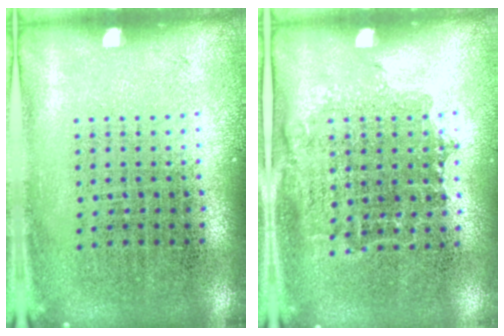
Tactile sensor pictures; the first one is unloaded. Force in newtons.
{"total": 1.1, "press": 0.9, "slide": 0.5}